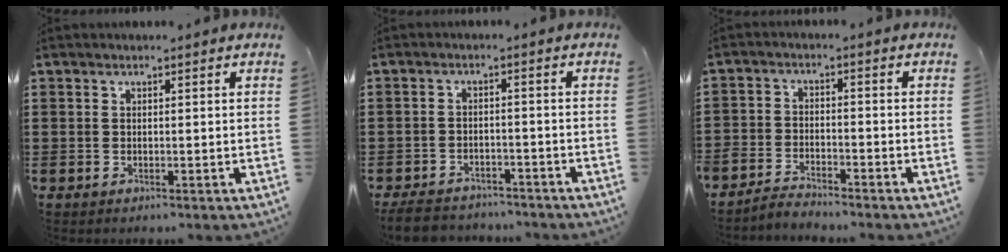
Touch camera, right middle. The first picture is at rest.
{"total": 4.1, "force": [-4.0, 0.9, 0.7], "torque": [-0.026, 0.001, -0.085]}
{"total": 3.1, "force": [-3.1, 0.4, -0.3], "torque": [-0.005, 0.003, -0.069]}